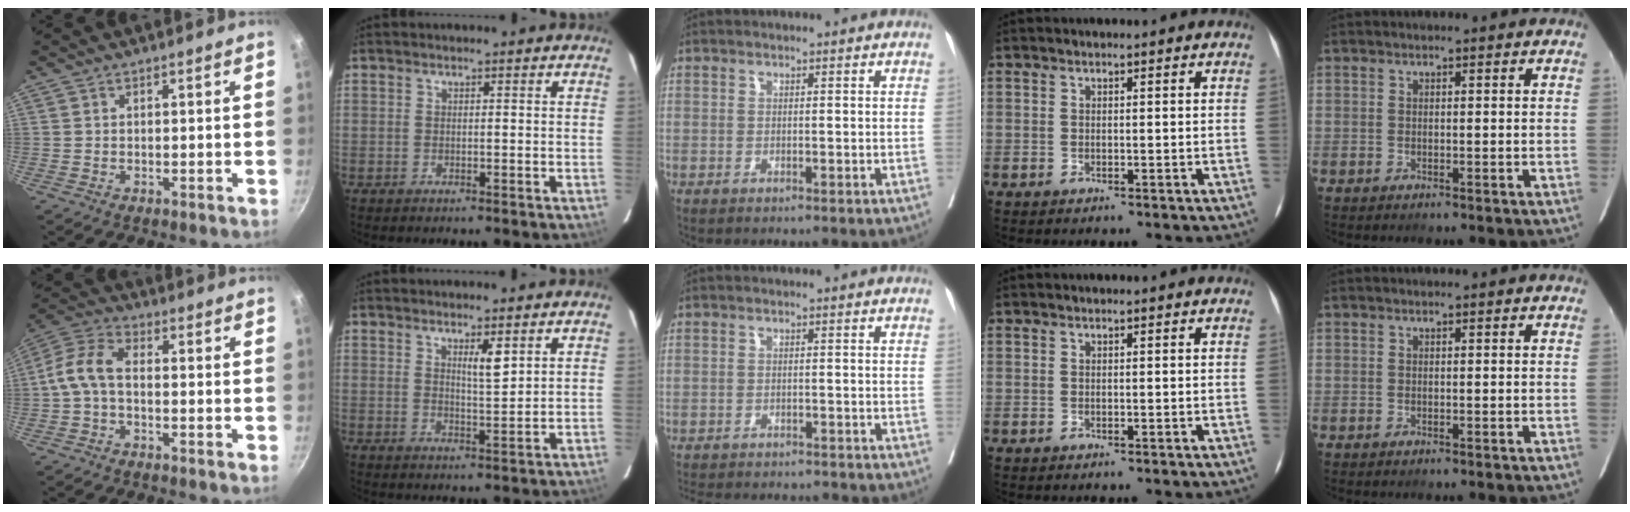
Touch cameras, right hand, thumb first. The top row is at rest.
{"thumb": {"total": 7.8, "force": [-0.9, 4.4, 6.4], "torque": [-0.133, 0.028, -0.029]}, "index": {"total": 3.2, "force": [1.7, 0.3, 2.6], "torque": [-0.046, -0.007, 0.031]}, "middle": {"total": 10.7, "force": [-9.9, 2.3, 3.2], "torque": [-0.053, -0.003, -0.127]}}